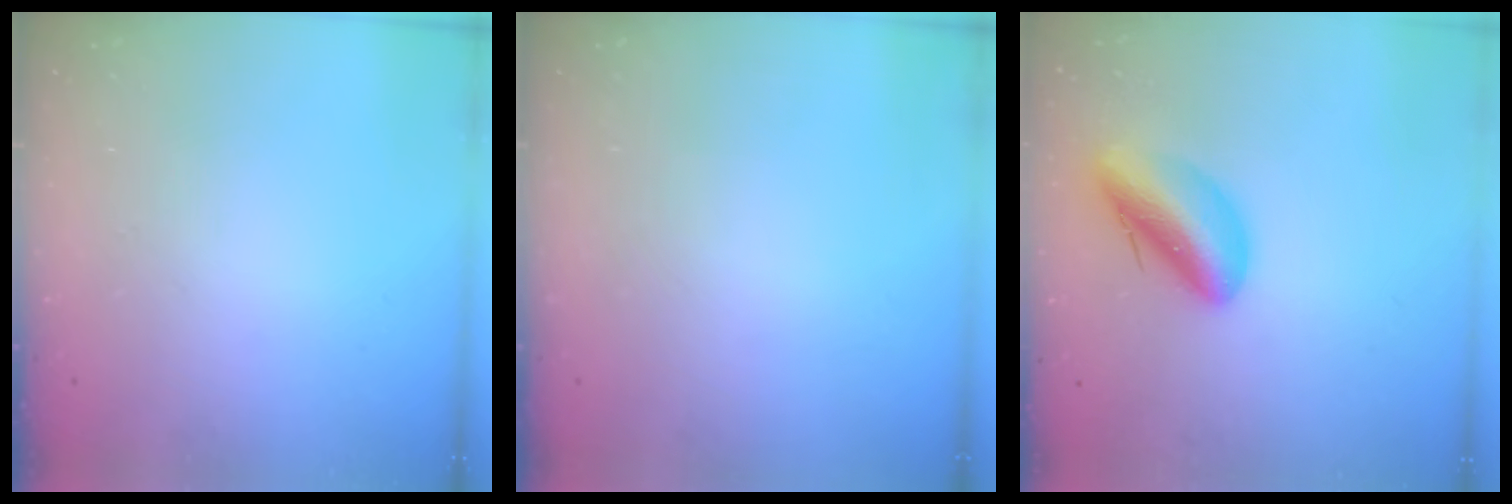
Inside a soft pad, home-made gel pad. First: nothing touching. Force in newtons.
{"total": 0.0}
{"total": 12.4, "press": 11.8, "slide": 3.8}